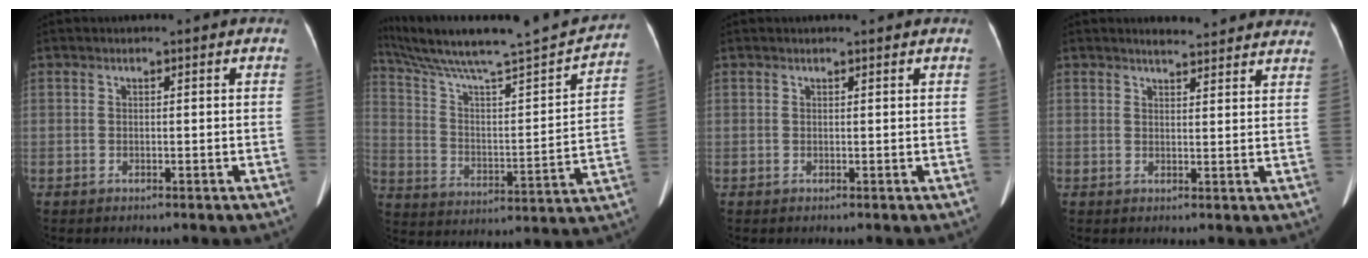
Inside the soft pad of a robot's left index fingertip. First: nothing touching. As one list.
[{"total": 23.8, "force": [21.3, 1.6, 10.3], "torque": [-0.175, -0.027, 0.308]}, {"total": 1.1, "force": [1.1, 0.1, 0.3], "torque": [-0.009, 0.007, 0.014]}, {"total": 9.3, "force": [8.8, 1.6, 2.6], "torque": [-0.021, 0.004, 0.088]}]